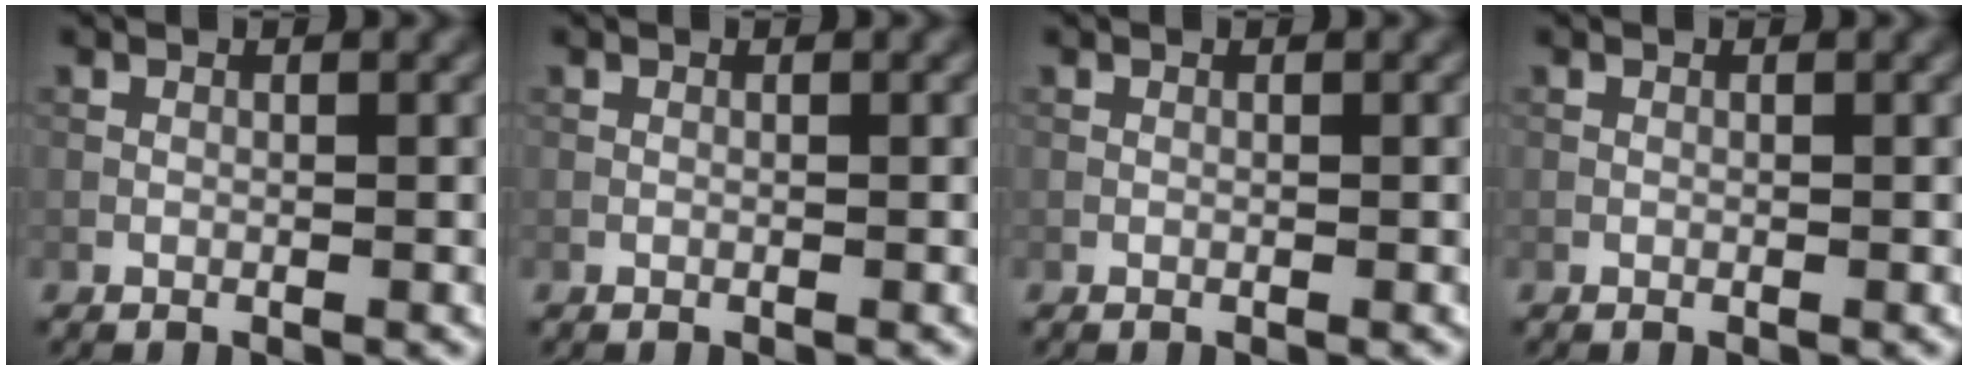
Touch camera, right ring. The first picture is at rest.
{"total": 0.0}
{"total": 0.0}
{"total": 0.0}